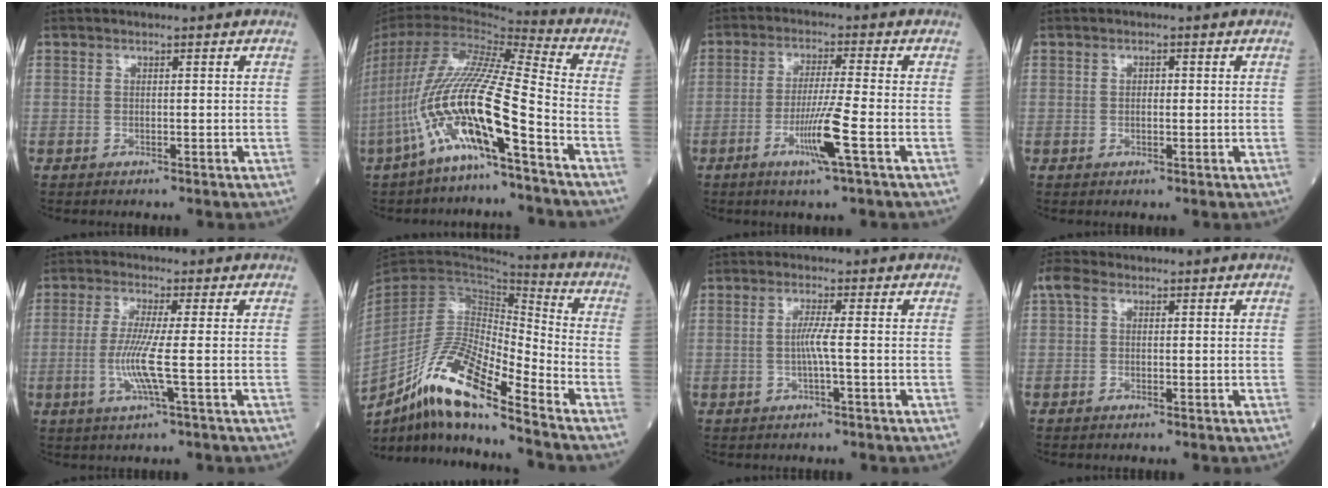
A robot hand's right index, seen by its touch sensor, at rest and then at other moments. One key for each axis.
{"total": 19.2, "fx": -8.8, "fy": 1.5, "fz": 17.0, "tx": -0.368, "ty": -0.013, "tz": -0.166}
{"total": 7.1, "fx": -2.8, "fy": -1.1, "fz": 6.4, "tx": -0.125, "ty": -0.013, "tz": -0.053}
{"total": 1.0, "fx": 0.2, "fy": 0.5, "fz": 0.9, "tx": -0.017, "ty": 0.003, "tz": 0.004}
{"total": 5.9, "fx": -1.1, "fy": -0.7, "fz": 5.7, "tx": -0.123, "ty": -0.012, "tz": -0.025}
{"total": 16.1, "fx": -11.5, "fy": 1.8, "fz": 11.1, "tx": -0.210, "ty": -0.006, "tz": -0.210}
{"total": 2.5, "fx": -0.4, "fy": -0.7, "fz": 2.3, "tx": -0.048, "ty": 0.000, "tz": -0.007}
{"total": 2.1, "fx": 0.6, "fy": 1.3, "fz": 1.7, "tx": -0.039, "ty": 0.010, "tz": 0.009}